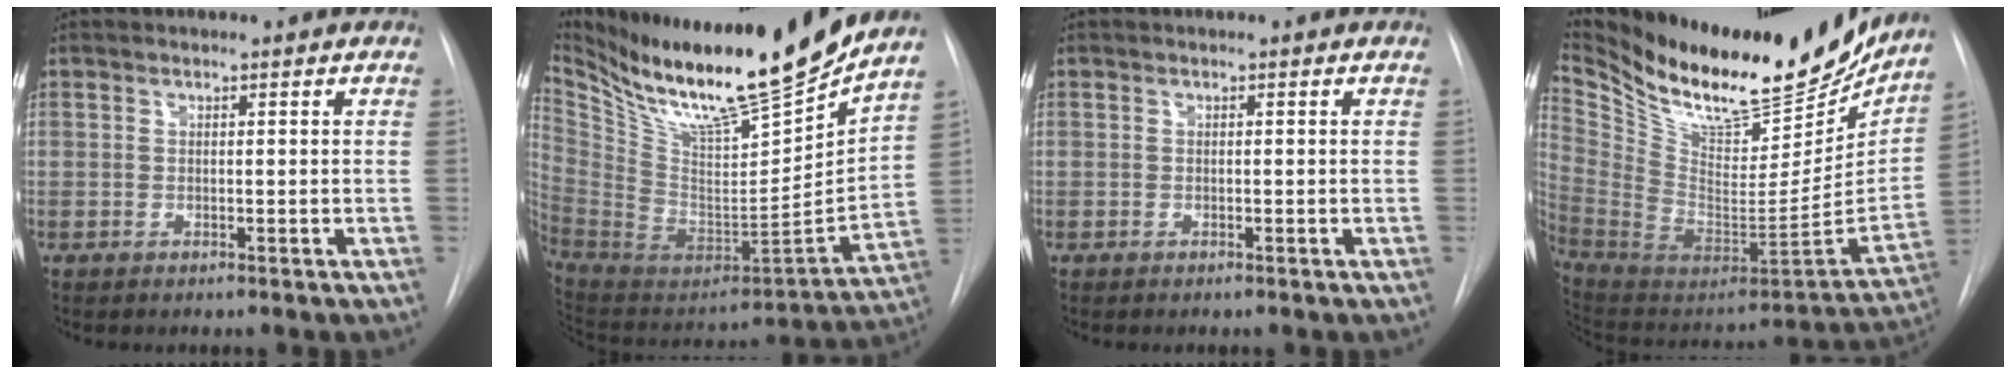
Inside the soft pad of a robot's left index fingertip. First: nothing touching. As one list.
[{"total": 26.3, "force": [21.7, 1.6, 14.8], "torque": [-0.265, -0.054, 0.368]}, {"total": 0.0}, {"total": 30.0, "force": [24.7, 8.7, 14.6], "torque": [-0.267, -0.043, 0.381]}]